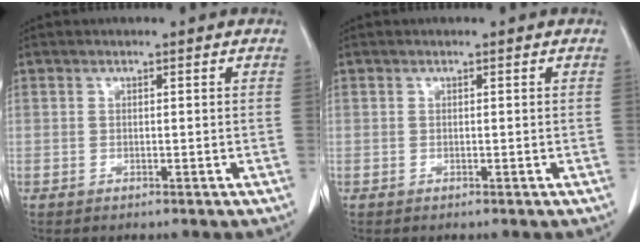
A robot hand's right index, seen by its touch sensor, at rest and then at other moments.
{"total": 0.0}